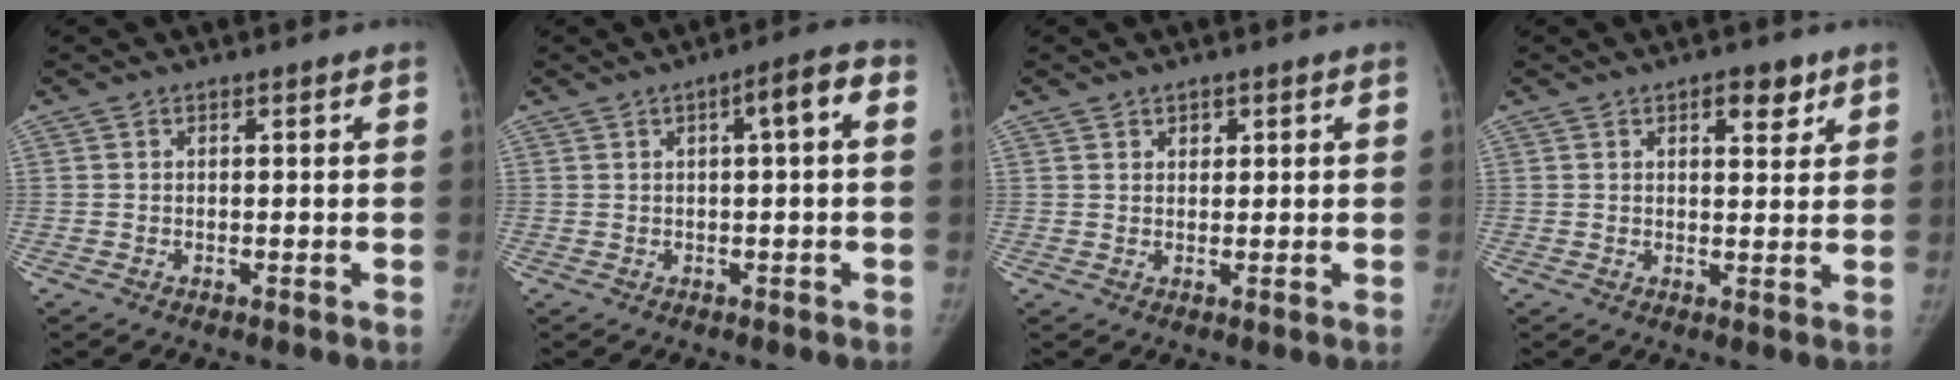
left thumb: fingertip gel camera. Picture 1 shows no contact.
{"total": 4.9, "force": [0.8, 1.1, 4.7], "torque": [-0.066, 0.023, 0.007]}
{"total": 1.3, "force": [0.8, 1.0, 0.2], "torque": [0.011, -0.006, 0.011]}
{"total": 4.8, "force": [2.7, 2.3, 3.2], "torque": [-0.024, -0.012, 0.036]}